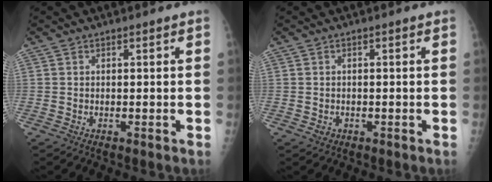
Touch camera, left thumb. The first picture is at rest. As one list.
[{"total": 1.4, "force": [-0.5, 1.2, 0.5], "torque": [-0.003, 0.002, -0.006]}]